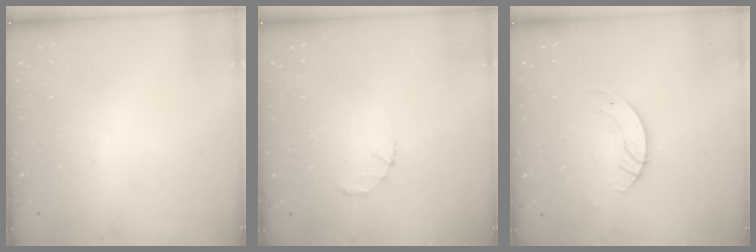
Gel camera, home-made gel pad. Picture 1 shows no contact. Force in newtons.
{"total": 1.4, "press": 1.3, "slide": 0.3}
{"total": 3.5, "press": 3.5, "slide": 0.4}